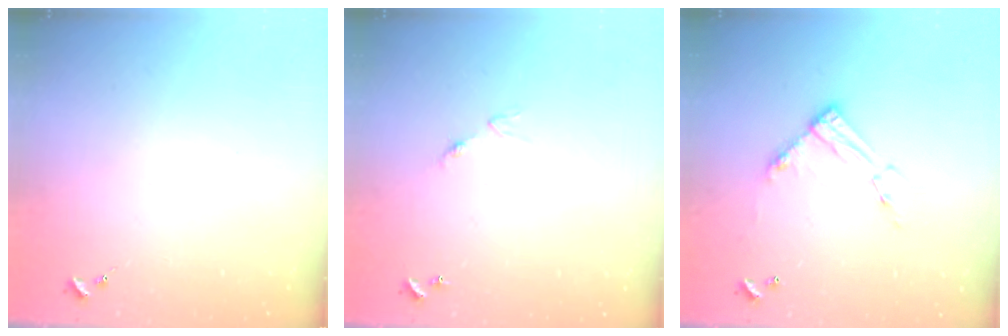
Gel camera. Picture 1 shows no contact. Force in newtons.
{"total": 5.9, "press": 5.9, "slide": 0.5}
{"total": 10.7, "press": 10.7, "slide": 0.8}